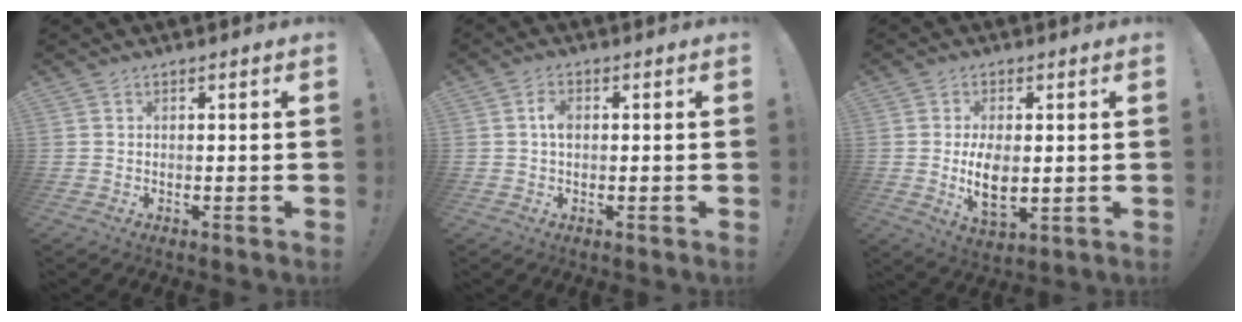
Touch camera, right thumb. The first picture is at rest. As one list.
[{"total": 3.4, "force": [0.1, 2.0, 2.7], "torque": [-0.039, 0.003, -0.001]}, {"total": 8.9, "force": [-0.2, 4.8, 7.5], "torque": [-0.133, -0.014, -0.002]}]